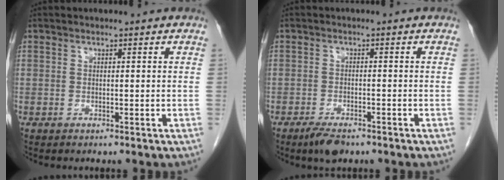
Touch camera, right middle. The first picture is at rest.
{"total": 3.7, "force": [-2.7, 1.2, 2.2], "torque": [-0.043, -0.004, -0.042]}